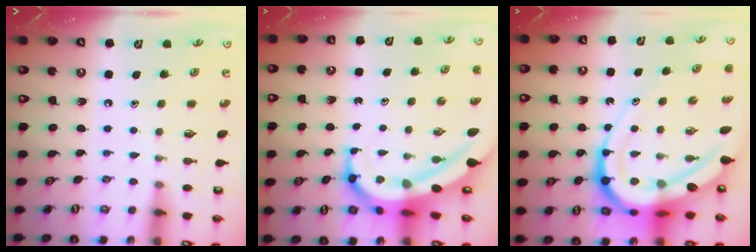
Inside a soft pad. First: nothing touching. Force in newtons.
{"total": 12.0, "press": 12.0, "slide": 1.2}
{"total": 22.8, "press": 22.6, "slide": 2.4}